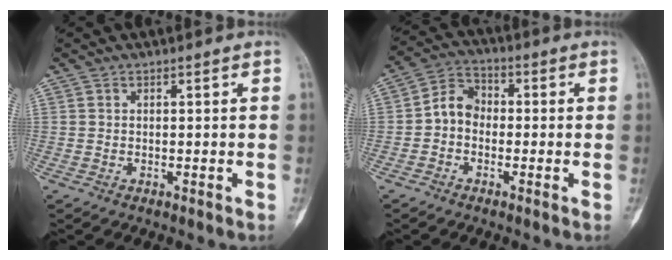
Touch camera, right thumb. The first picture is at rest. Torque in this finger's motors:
{"motor_torque": [0.02, 0.02, 0.00, -0.01, 0.01]}